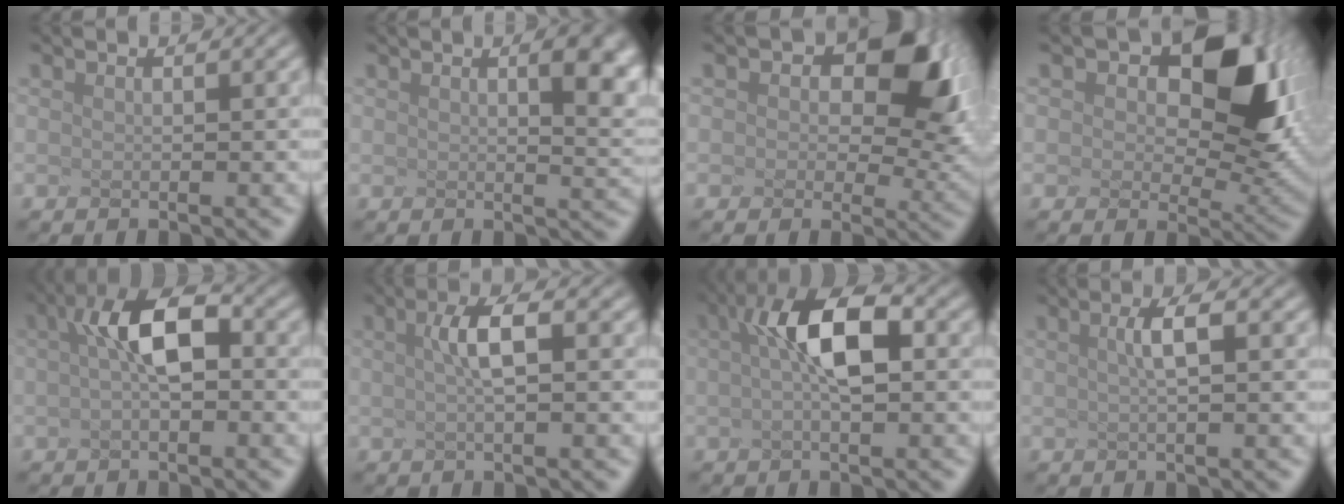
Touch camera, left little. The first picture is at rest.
{"total": 4.5, "force": [1.6, 1.2, 4.0], "torque": [-0.041, 0.015, 0.047]}
{"total": 7.7, "force": [1.4, 4.6, 5.9], "torque": [-0.105, -0.014, 0.060]}
{"total": 8.7, "force": [2.3, 5.3, 6.5], "torque": [-0.118, -0.017, 0.075]}
{"total": 3.5, "force": [-0.8, 0.5, 3.4], "torque": [-0.090, 0.005, 0.019]}
{"total": 2.0, "force": [-0.9, -0.4, 1.8], "torque": [-0.057, 0.001, 0.019]}
{"total": 4.4, "force": [-0.3, 0.6, 4.3], "torque": [-0.102, 0.005, 0.030]}
{"total": 1.6, "force": [-1.0, -0.6, 1.2], "torque": [-0.044, -0.001, 0.018]}